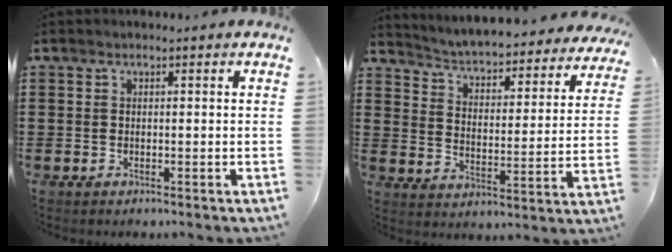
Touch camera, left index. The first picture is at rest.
{"total": 3.7, "force": [3.7, -0.2, 0.5], "torque": [-0.031, -0.038, 0.054]}